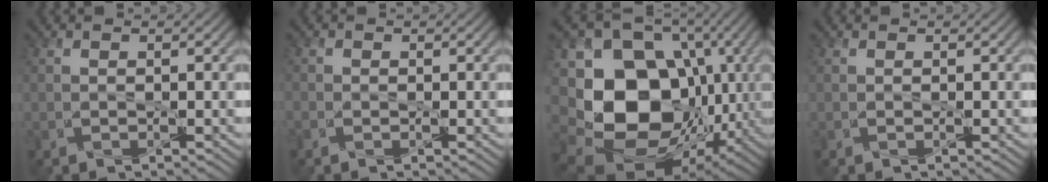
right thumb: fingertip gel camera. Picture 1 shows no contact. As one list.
[{"total": 0.9, "force": [-0.5, 0.6, 0.3], "torque": [-0.007, -0.004, -0.010]}, {"total": 17.6, "force": [-1.8, 13.8, 10.8], "torque": [-0.214, -0.027, -0.023]}, {"total": 0.0}]